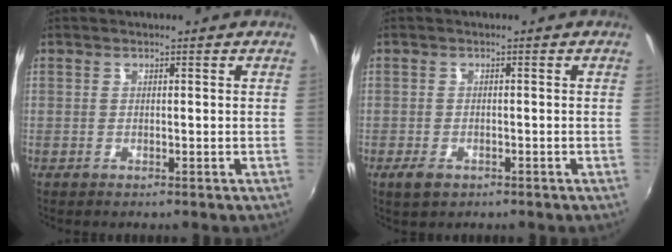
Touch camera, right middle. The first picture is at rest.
{"total": 2.9, "force": [-1.7, 1.5, 1.8], "torque": [-0.038, -0.006, -0.030]}